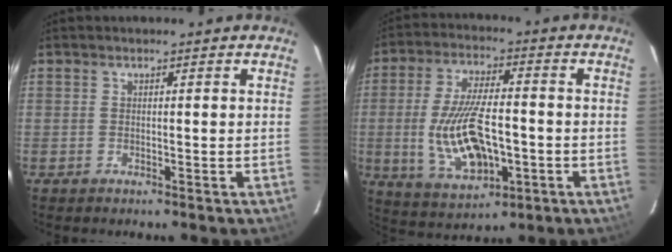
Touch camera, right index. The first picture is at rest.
{"total": 14.8, "force": [-2.9, 6.5, 13.0], "torque": [-0.262, -0.008, -0.037]}